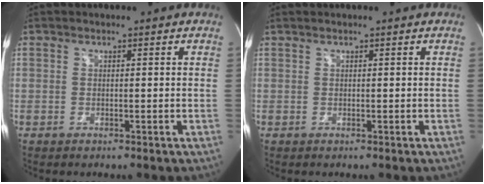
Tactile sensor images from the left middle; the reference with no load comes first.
{"total": 0.7, "force": [0.6, -0.1, 0.4], "torque": [-0.013, 0.012, 0.016]}